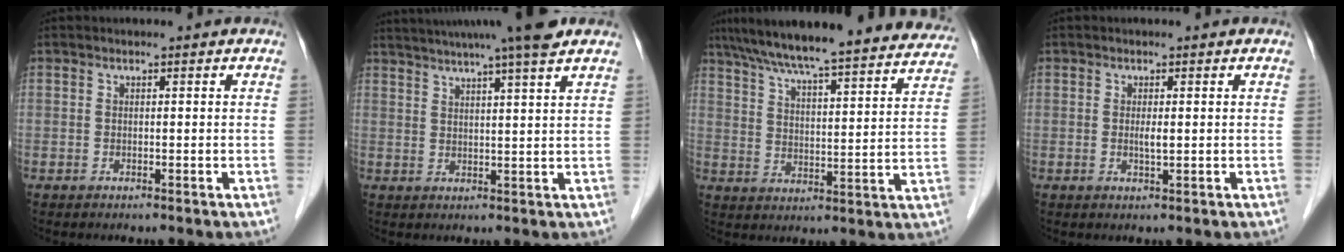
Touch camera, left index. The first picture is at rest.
{"total": 12.3, "force": [10.4, -0.9, 6.6], "torque": [-0.114, 0.018, 0.136]}
{"total": 28.4, "force": [25.2, 3.5, 12.5], "torque": [-0.201, -0.014, 0.325]}
{"total": 1.4, "force": [0.0, 0.2, 1.3], "torque": [-0.027, -0.001, -0.001]}